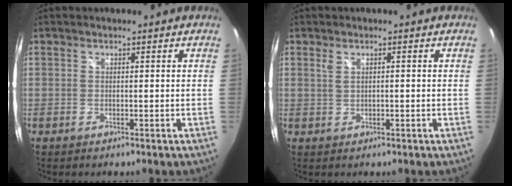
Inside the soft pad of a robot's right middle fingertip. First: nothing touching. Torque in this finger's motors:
{"motor_torque": [-0.02, -0.04, 0.00, 0.00]}